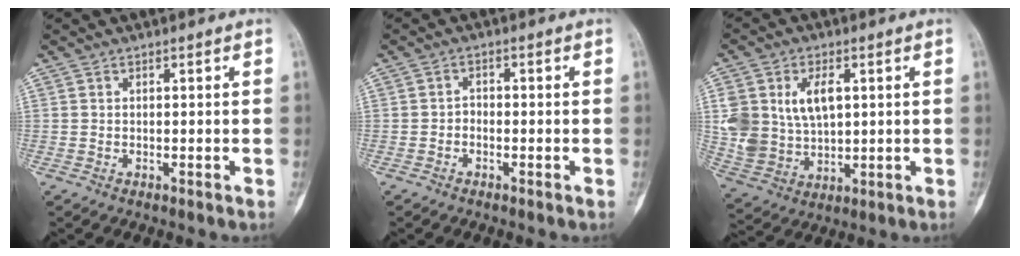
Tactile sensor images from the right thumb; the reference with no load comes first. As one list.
[{"total": 1.4, "force": [-0.7, 1.0, 0.7], "torque": [-0.005, 0.010, -0.017]}, {"total": 12.1, "force": [3.1, 8.1, 8.5], "torque": [-0.149, -0.008, 0.074]}]